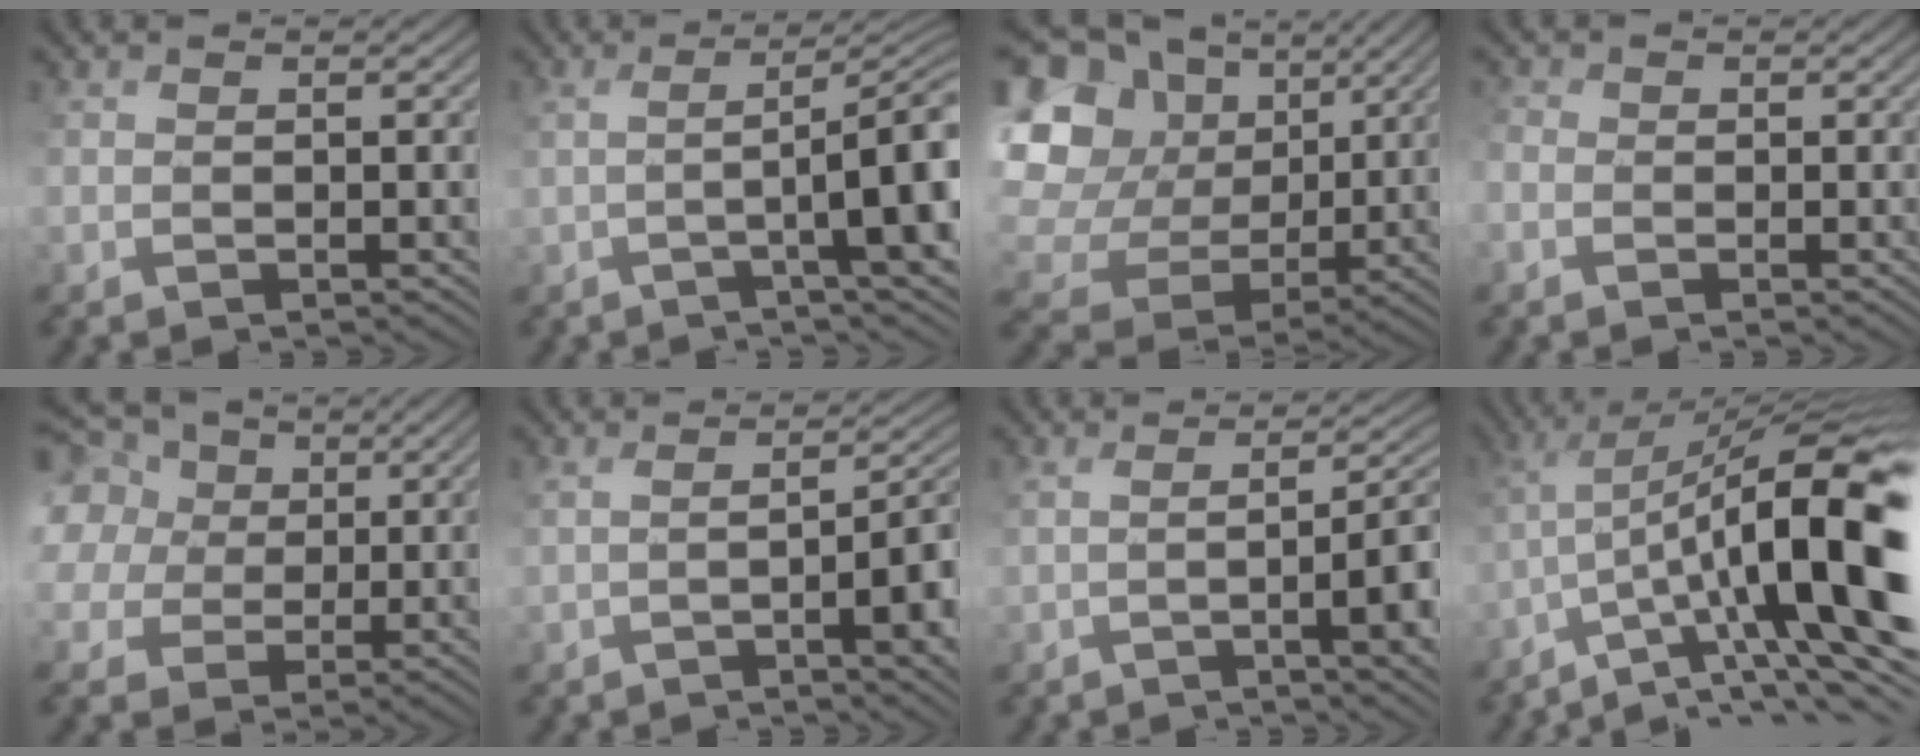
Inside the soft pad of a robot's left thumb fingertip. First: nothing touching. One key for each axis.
{"total": 9.6, "fx": -1.6, "fy": 1.6, "fz": 9.3, "tx": -0.122, "ty": 0.006, "tz": -0.015}
{"total": 20.2, "fx": 6.7, "fy": 17.0, "fz": 8.5, "tx": -0.279, "ty": 0.032, "tz": 0.134}
{"total": 1.3, "fx": -0.7, "fy": 1.0, "fz": 0.4, "tx": -0.029, "ty": -0.006, "tz": -0.010}
{"total": 13.7, "fx": 4.9, "fy": 11.2, "fz": 6.2, "tx": -0.247, "ty": 0.027, "tz": 0.089}
{"total": 8.4, "fx": -1.9, "fy": 2.4, "fz": 7.8, "tx": -0.098, "ty": -0.002, "tz": -0.021}
{"total": 8.8, "fx": -1.2, "fy": 2.3, "fz": 8.4, "tx": -0.107, "ty": 0.001, "tz": -0.009}
{"total": 18.0, "fx": -3.0, "fy": 6.1, "fz": 16.7, "tx": -0.269, "ty": -0.005, "tz": -0.033}